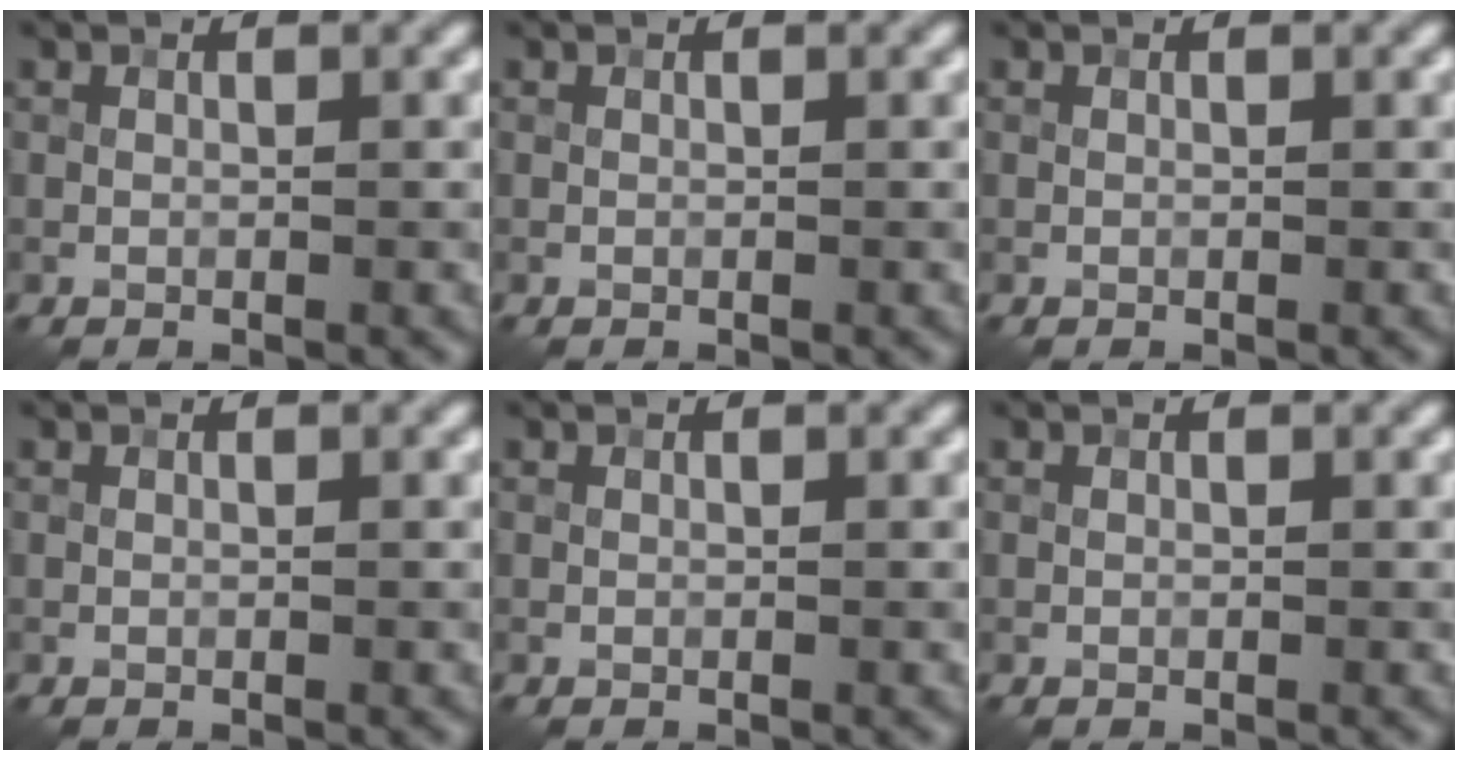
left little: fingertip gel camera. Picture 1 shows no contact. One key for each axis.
{"total": 0.0}
{"total": 0.0}
{"total": 0.0}
{"total": 0.0}
{"total": 0.0}